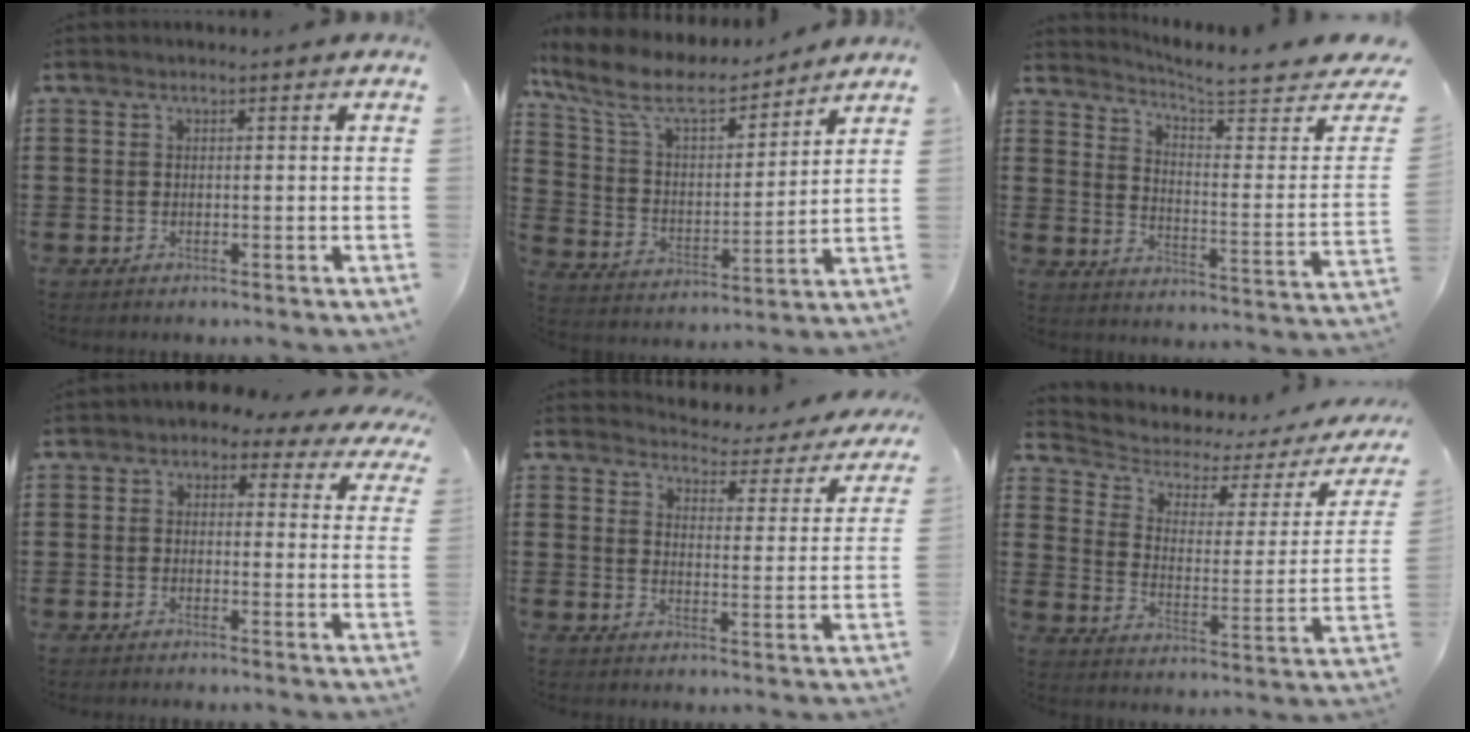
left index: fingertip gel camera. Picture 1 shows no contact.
{"total": 9.2, "force": [7.5, 2.7, 4.8], "torque": [-0.126, -0.038, 0.126]}
{"total": 5.8, "force": [5.2, -0.1, 2.4], "torque": [-0.067, -0.045, 0.086]}
{"total": 2.2, "force": [1.2, 1.5, 1.1], "torque": [-0.023, -0.004, 0.016]}
{"total": 3.3, "force": [3.2, 0.3, 0.4], "torque": [-0.022, -0.034, 0.047]}
{"total": 2.8, "force": [1.9, 1.4, 1.5], "torque": [-0.048, -0.017, 0.025]}